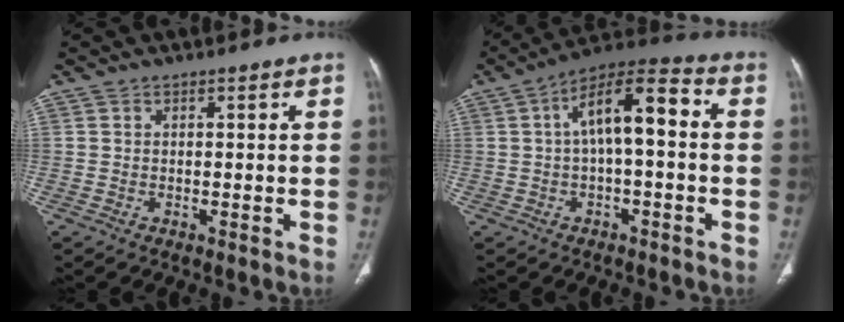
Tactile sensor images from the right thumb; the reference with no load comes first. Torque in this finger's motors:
{"motor_torque": [2.46, 2.54, 1.44, -0.46, 0.13]}